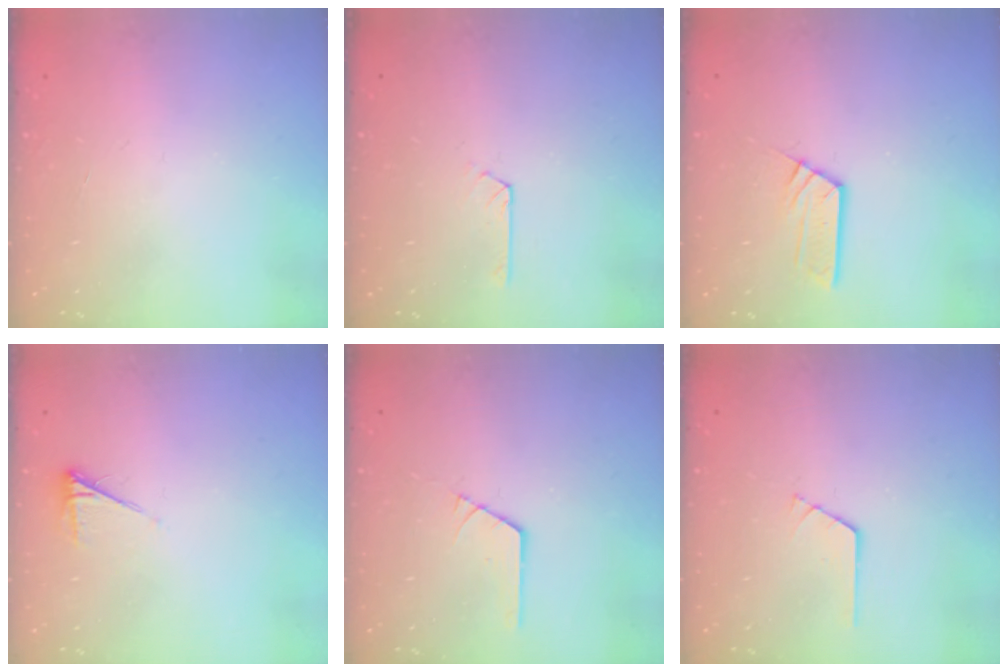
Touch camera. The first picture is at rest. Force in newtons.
{"total": 1.9, "press": 1.9, "slide": 0.2}
{"total": 4.7, "press": 4.7, "slide": 0.1}
{"total": 3.9, "press": 3.9, "slide": 0.5}
{"total": 1.1, "press": 1.0, "slide": 0.1}
{"total": 0.7, "press": 0.7, "slide": 0.1}